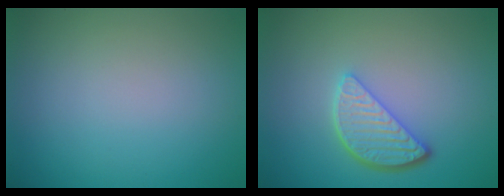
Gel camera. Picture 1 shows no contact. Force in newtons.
{"total": 3.6, "press": 3.0, "slide": 2.0}